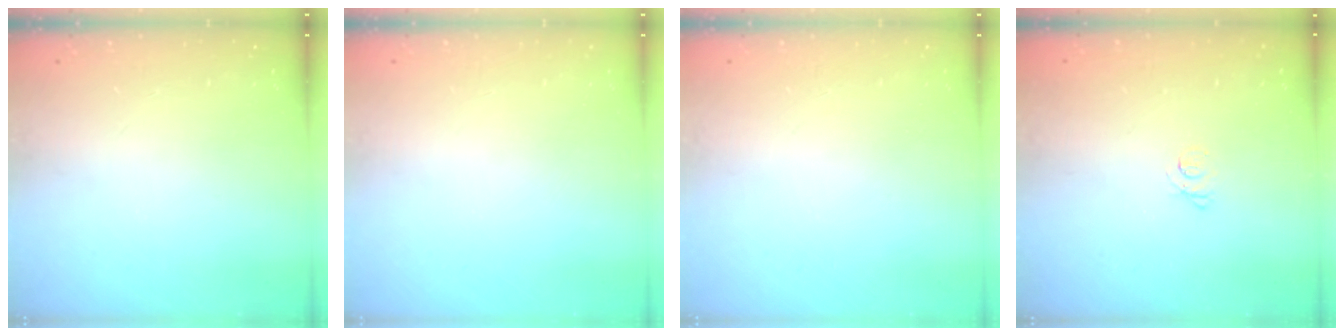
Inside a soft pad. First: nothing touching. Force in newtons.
{"total": 0.0}
{"total": 0.0}
{"total": 2.3, "press": 2.3, "slide": 0.3}